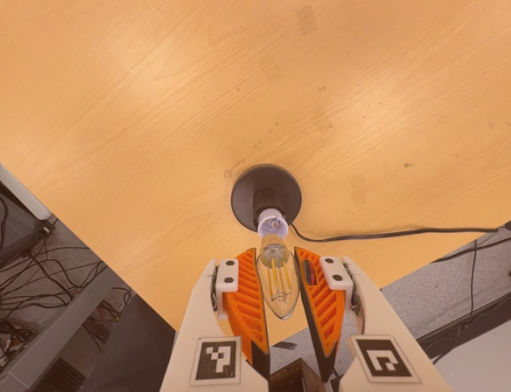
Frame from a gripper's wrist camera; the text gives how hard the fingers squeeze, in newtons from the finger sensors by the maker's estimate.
{"total": 14.5, "left": 15.6, "right": 13.4}